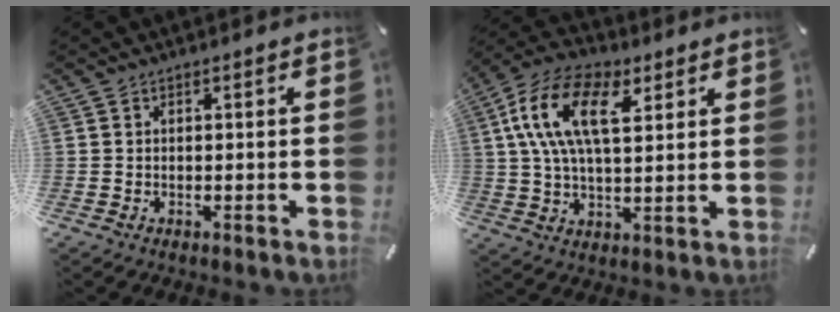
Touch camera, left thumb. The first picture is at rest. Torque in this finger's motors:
{"motor_torque": [0.46, 0.62, 1.86, -0.91, 0.44]}